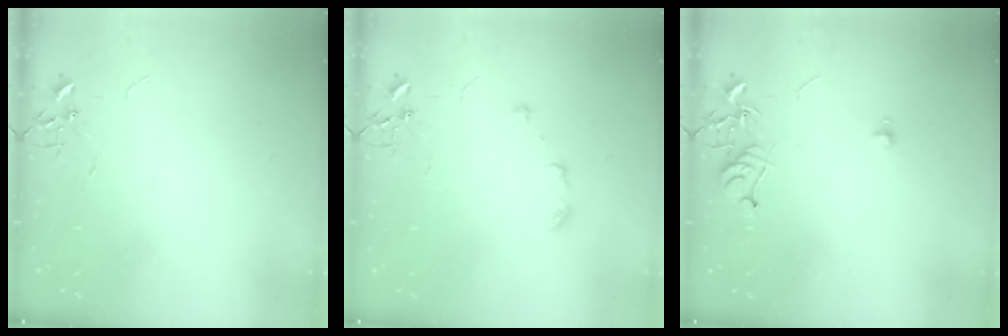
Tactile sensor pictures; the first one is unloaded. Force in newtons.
{"total": 6.5, "press": 6.4, "slide": 1.1}
{"total": 7.0, "press": 6.9, "slide": 0.7}